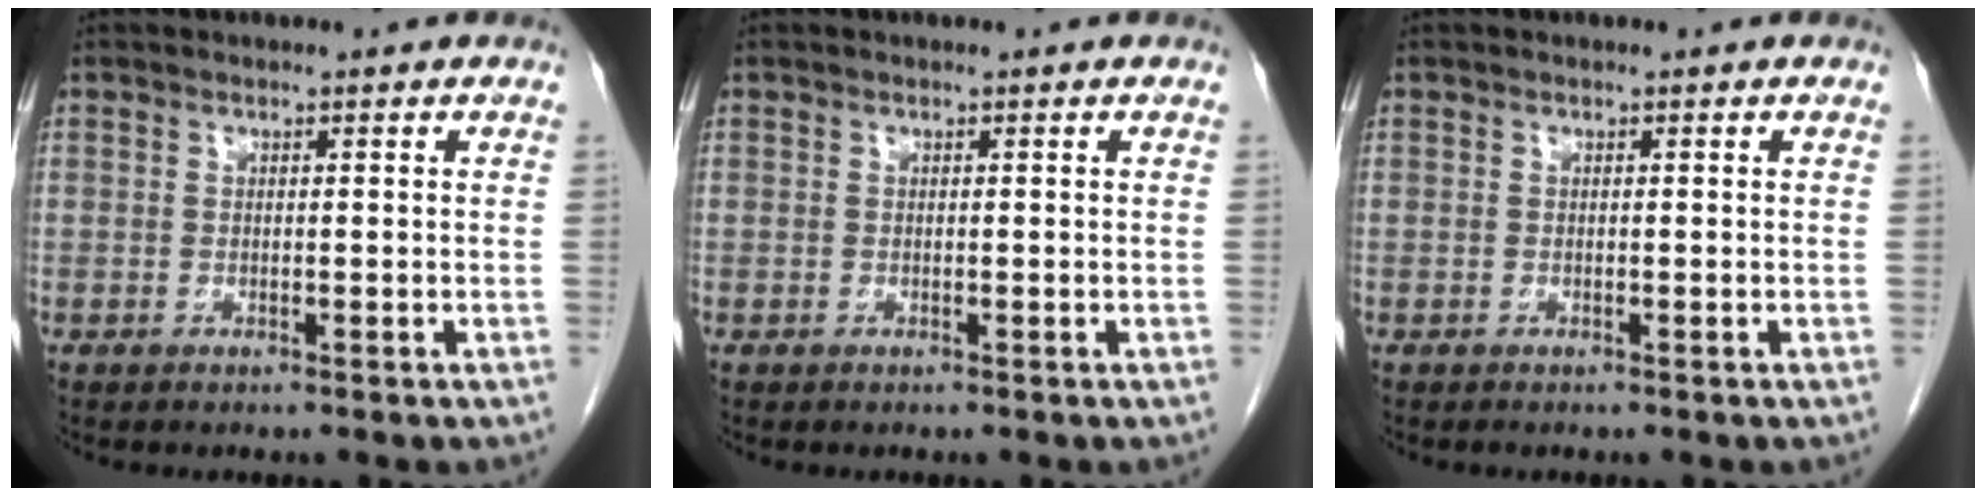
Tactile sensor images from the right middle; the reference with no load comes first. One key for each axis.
{"total": 0.0}
{"total": 0.0}